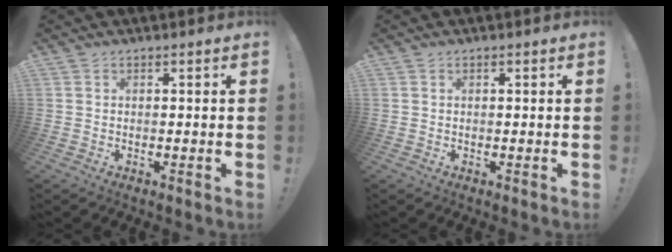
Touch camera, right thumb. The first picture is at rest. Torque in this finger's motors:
{"motor_torque": [-0.15, 0.27, 0.29, -0.21, -0.02]}